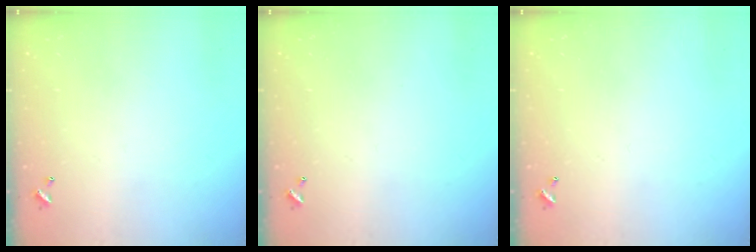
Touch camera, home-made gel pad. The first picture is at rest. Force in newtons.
{"total": 0.0}
{"total": 0.0}